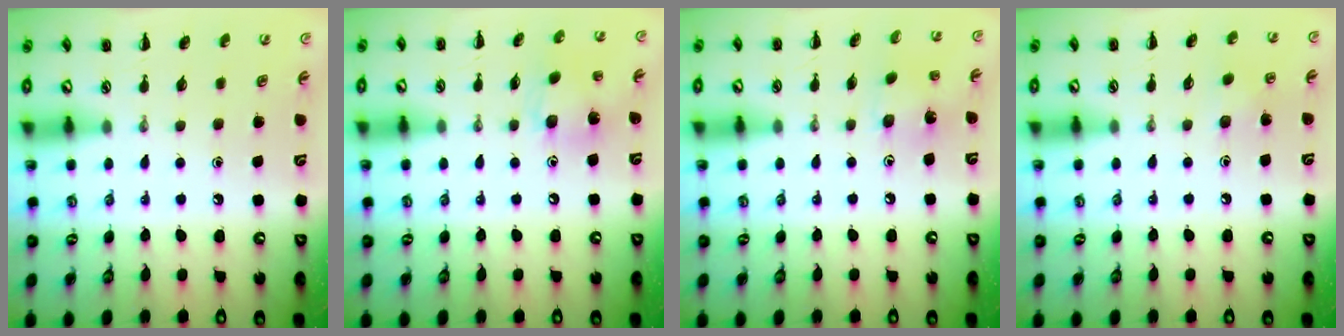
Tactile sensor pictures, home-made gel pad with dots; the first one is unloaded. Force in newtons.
{"total": 8.3, "press": 8.3, "slide": 0.6}
{"total": 2.3, "press": 2.2, "slide": 0.5}
{"total": 4.1, "press": 3.9, "slide": 1.1}